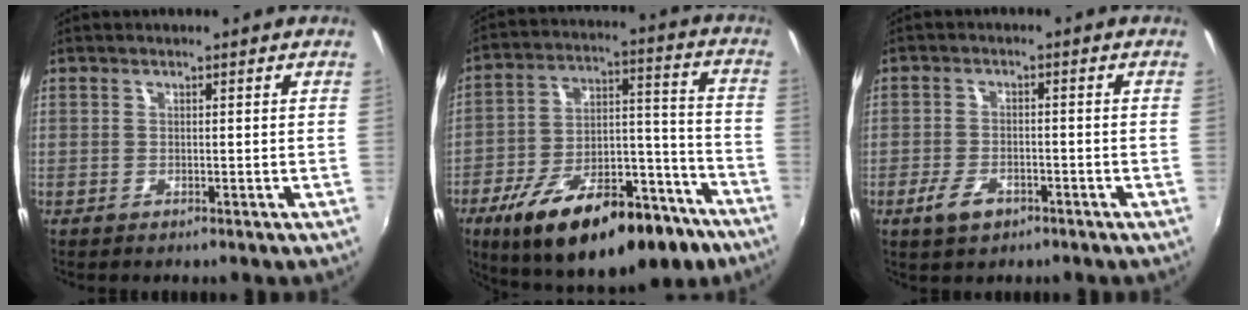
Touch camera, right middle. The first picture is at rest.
{"total": 26.9, "force": [-17.1, 11.3, 17.5], "torque": [-0.283, 0.001, -0.240]}
{"total": 4.9, "force": [-2.9, 2.6, 3.0], "torque": [-0.074, -0.004, -0.052]}